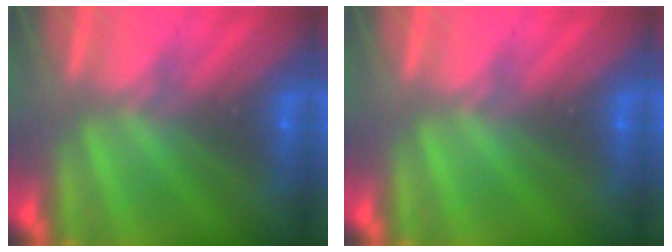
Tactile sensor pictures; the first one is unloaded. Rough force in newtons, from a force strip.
{"total": 0.0}